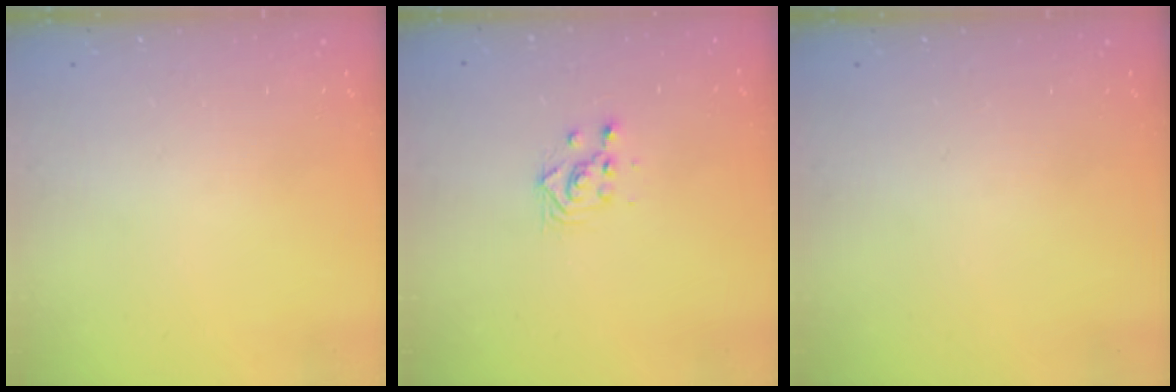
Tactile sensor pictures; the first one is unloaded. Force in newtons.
{"total": 3.0, "press": 3.0, "slide": 0.1}
{"total": 0.0}